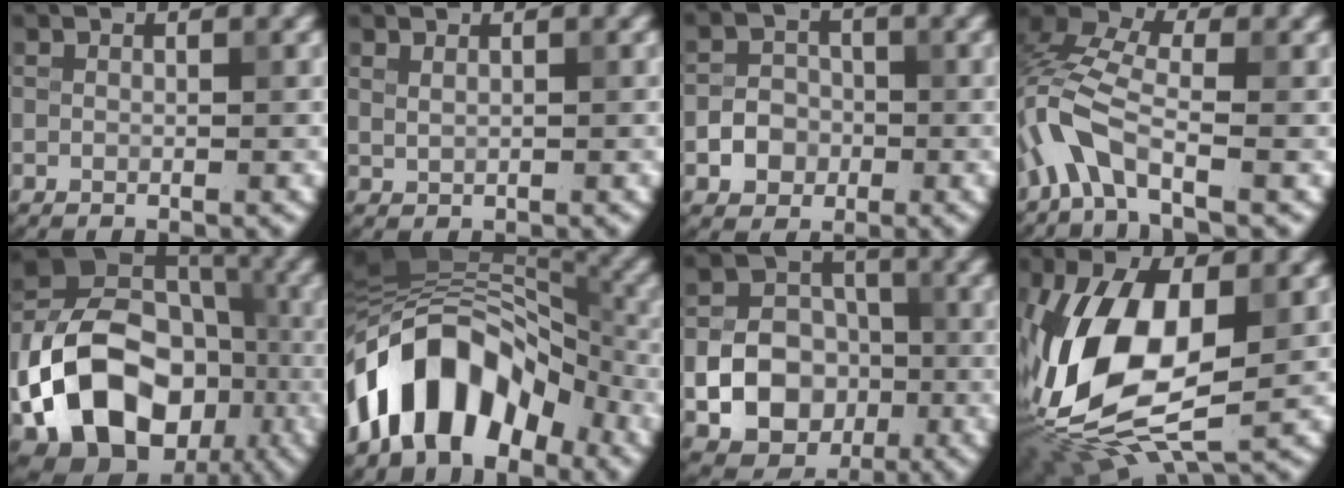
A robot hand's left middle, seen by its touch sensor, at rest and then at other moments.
{"total": 0.6, "force": [0.5, 0.2, 0.3], "torque": [-0.006, 0.000, 0.012]}
{"total": 2.9, "force": [-1.0, 2.5, 1.1], "torque": [-0.004, 0.002, -0.025]}
{"total": 6.3, "force": [-2.7, 2.8, 4.9], "torque": [-0.118, 0.009, -0.071]}
{"total": 16.3, "force": [-5.2, 12.3, 9.2], "torque": [-0.172, -0.011, -0.096]}
{"total": 11.3, "force": [-5.5, 6.7, 7.2], "torque": [-0.100, 0.025, -0.110]}
{"total": 9.2, "force": [-2.2, 7.9, 4.1], "torque": [-0.050, -0.013, -0.059]}
{"total": 14.5, "force": [-1.4, 7.7, 12.2], "torque": [-0.267, -0.010, -0.026]}